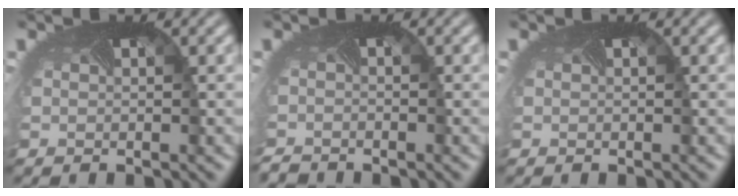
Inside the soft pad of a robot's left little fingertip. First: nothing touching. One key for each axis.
{"total": 1.9, "fx": -1.8, "fy": -0.1, "fz": -0.5, "tx": -0.001, "ty": -0.015, "tz": -0.038}
{"total": 0.0}